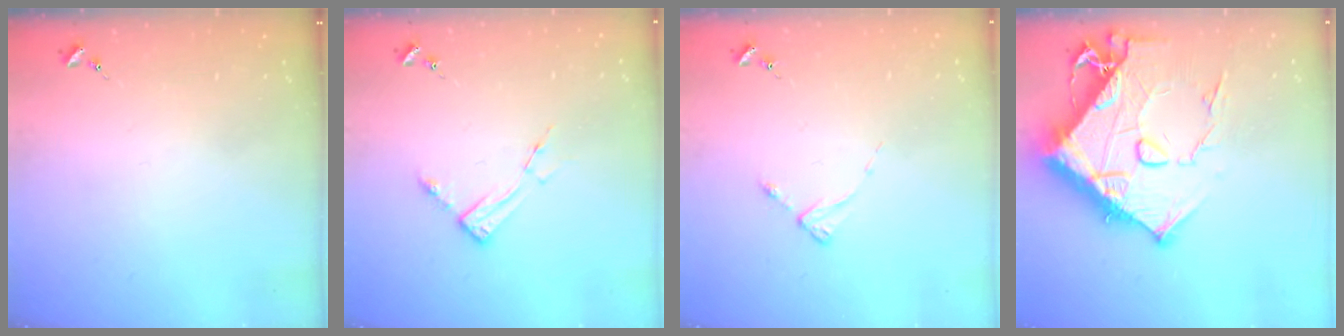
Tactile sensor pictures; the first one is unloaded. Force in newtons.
{"total": 6.2, "press": 6.2, "slide": 0.4}
{"total": 2.4, "press": 2.4, "slide": 0.3}
{"total": 19.8, "press": 19.7, "slide": 2.0}